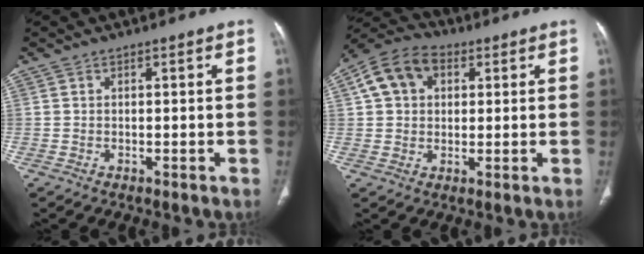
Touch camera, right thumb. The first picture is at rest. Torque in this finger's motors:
{"motor_torque": [1.21, 1.11, 0.55, -0.49, 0.08]}